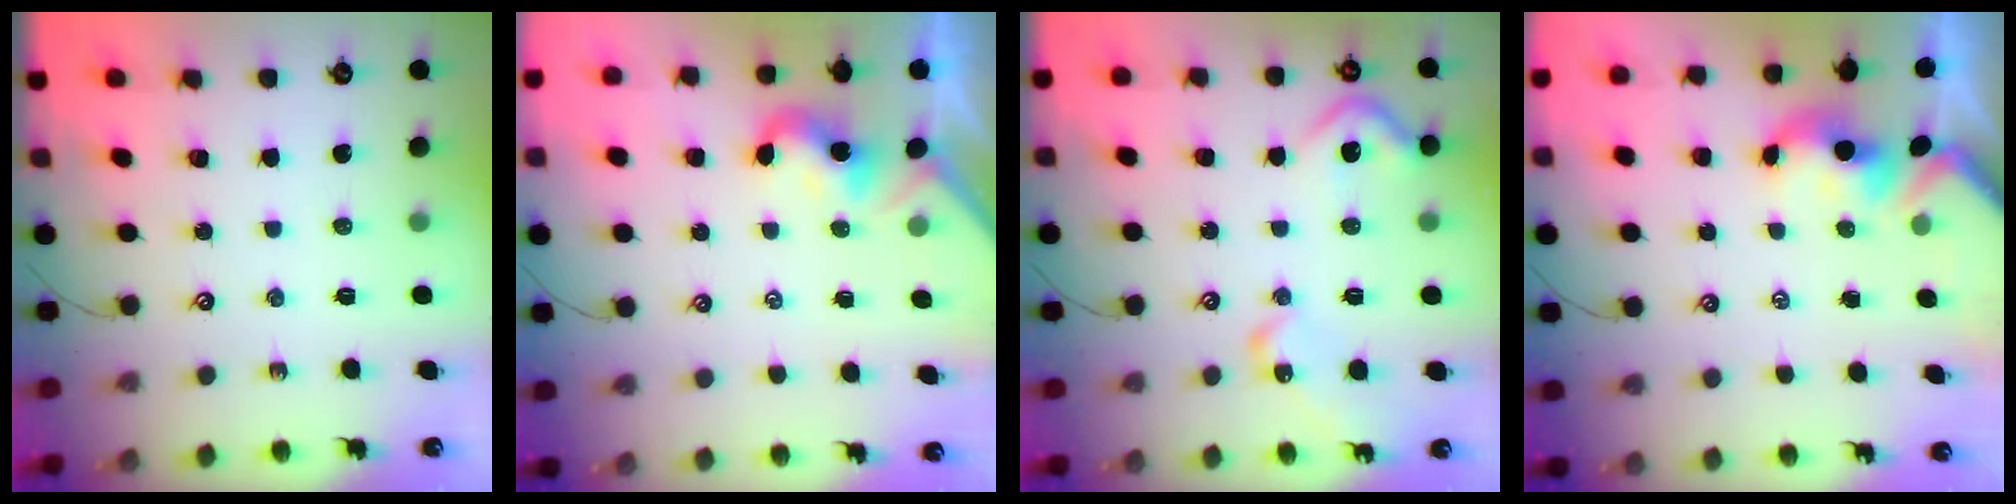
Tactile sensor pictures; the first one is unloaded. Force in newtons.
{"total": 0.6, "press": 0.4, "slide": 0.4}
{"total": 9.8, "press": 9.7, "slide": 1.0}
{"total": 0.6, "press": 0.4, "slide": 0.4}